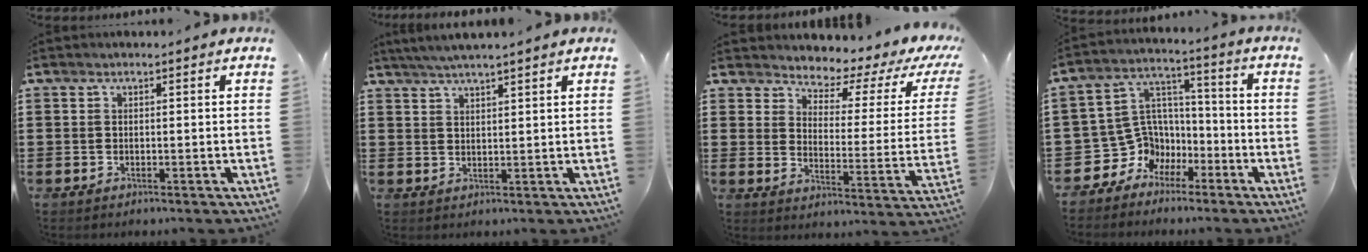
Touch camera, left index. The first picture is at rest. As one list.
[{"total": 3.0, "force": [2.6, -0.5, 1.4], "torque": [-0.032, -0.002, 0.048]}, {"total": 2.9, "force": [2.6, 0.8, 1.0], "torque": [-0.038, -0.031, 0.033]}, {"total": 7.4, "force": [-3.0, 6.7, 1.2], "torque": [-0.062, -0.006, -0.055]}]